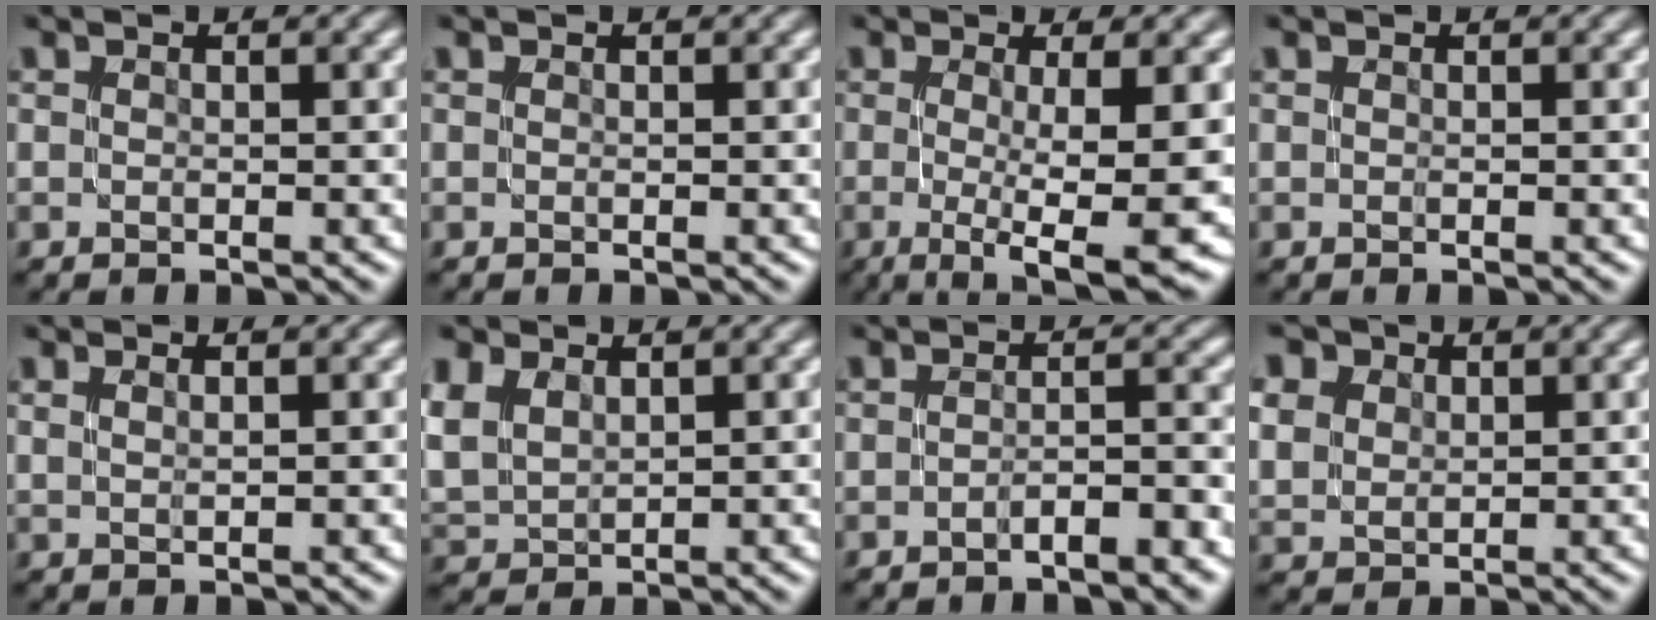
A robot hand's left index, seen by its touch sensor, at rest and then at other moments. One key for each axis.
{"total": 0.0}
{"total": 7.8, "fx": -1.1, "fy": 1.3, "fz": 7.6, "tx": -0.103, "ty": -0.014, "tz": -0.016}
{"total": 0.0}
{"total": 0.9, "fx": 0.7, "fy": 0.2, "fz": 0.6, "tx": -0.012, "ty": -0.001, "tz": 0.013}
{"total": 4.1, "fx": 1.9, "fy": 2.7, "fz": 2.4, "tx": -0.077, "ty": 0.007, "tz": 0.045}
{"total": 2.6, "fx": -1.6, "fy": 0.4, "fz": 2.0, "tx": -0.032, "ty": 0.012, "tz": -0.028}
{"total": 8.7, "fx": 4.2, "fy": 6.4, "fz": 4.1, "tx": -0.119, "ty": 0.028, "tz": 0.069}